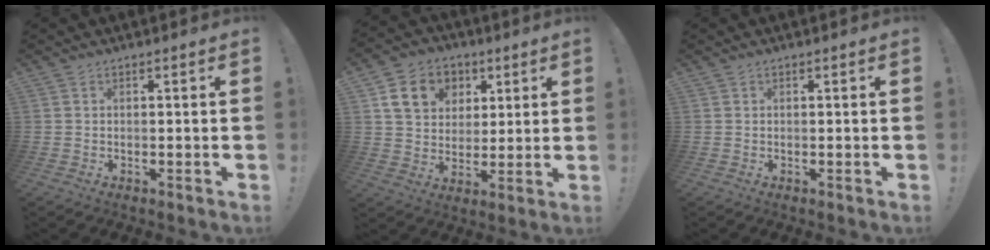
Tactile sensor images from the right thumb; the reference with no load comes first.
{"total": 13.7, "force": [5.5, 11.0, 6.1], "torque": [-0.080, -0.019, 0.111]}
{"total": 0.0}